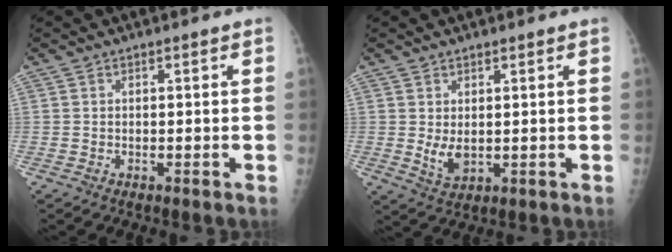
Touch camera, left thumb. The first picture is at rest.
{"total": 3.7, "force": [0.6, 2.3, 2.9], "torque": [-0.045, -0.014, 0.022]}